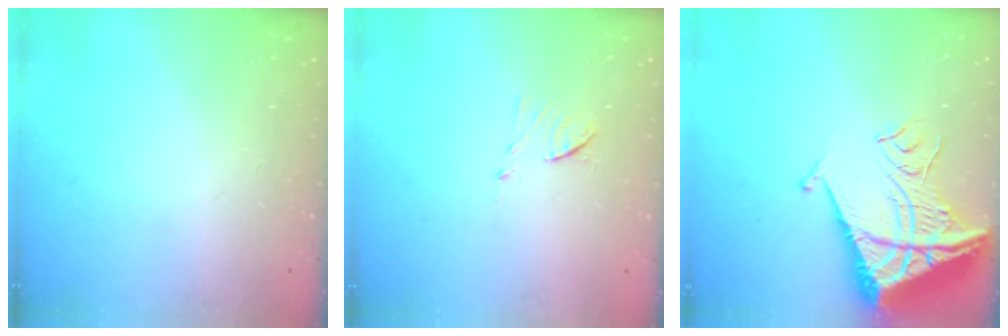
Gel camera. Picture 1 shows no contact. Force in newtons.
{"total": 6.0, "press": 5.9, "slide": 0.6}
{"total": 11.9, "press": 11.8, "slide": 1.2}